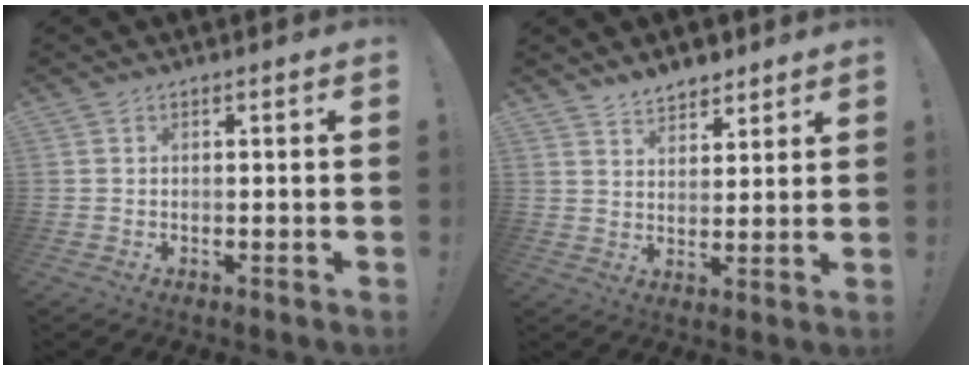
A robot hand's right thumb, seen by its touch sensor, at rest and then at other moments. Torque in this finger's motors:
{"motor_torque": [0.03, 0.03, -0.01, 0.02, 0.00]}